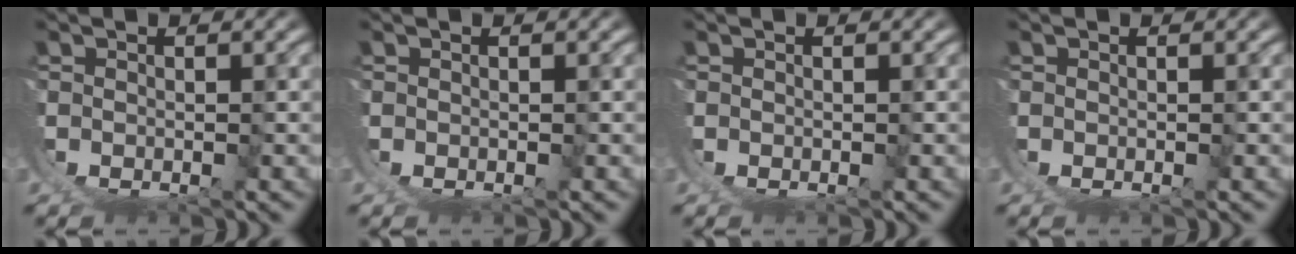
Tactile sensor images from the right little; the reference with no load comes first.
{"total": 0.0}
{"total": 0.0}
{"total": 0.0}